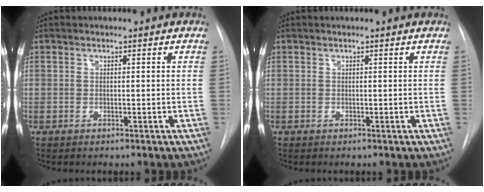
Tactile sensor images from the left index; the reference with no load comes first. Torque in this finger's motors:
{"motor_torque": [-0.16, 0.10, -0.01, -0.01]}